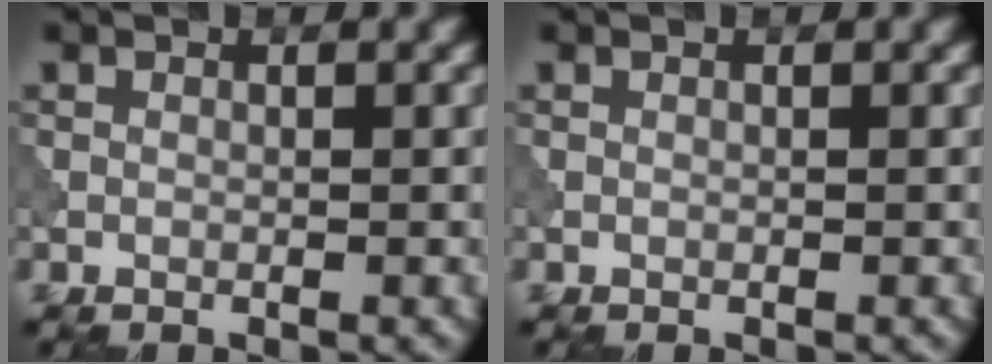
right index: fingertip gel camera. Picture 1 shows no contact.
{"total": 0.0}